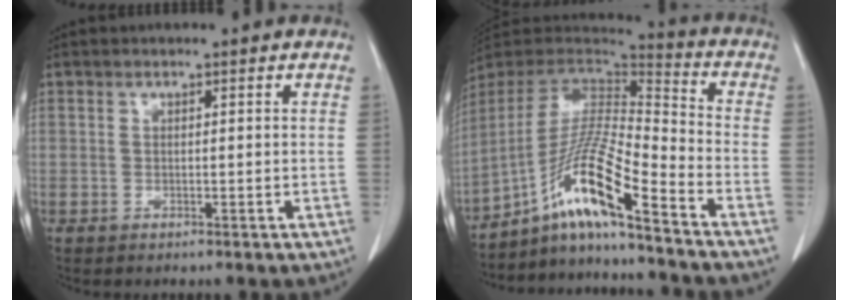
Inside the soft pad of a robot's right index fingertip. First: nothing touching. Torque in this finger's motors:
{"motor_torque": [1.47, -0.67, 0.34, 0.20]}